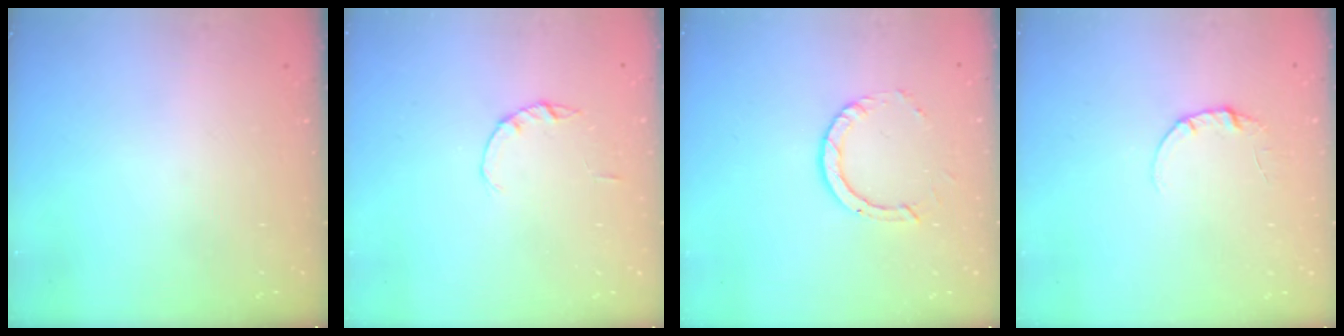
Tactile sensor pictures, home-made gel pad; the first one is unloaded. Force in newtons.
{"total": 1.0, "press": 1.0, "slide": 0.2}
{"total": 4.7, "press": 4.7, "slide": 0.4}
{"total": 3.3, "press": 3.3, "slide": 0.4}